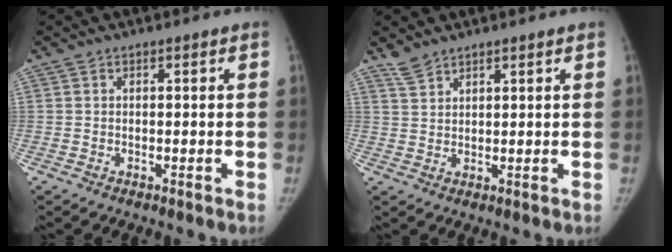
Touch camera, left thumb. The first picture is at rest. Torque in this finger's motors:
{"motor_torque": [0.20, -0.17, 0.10, -0.44, 0.00]}